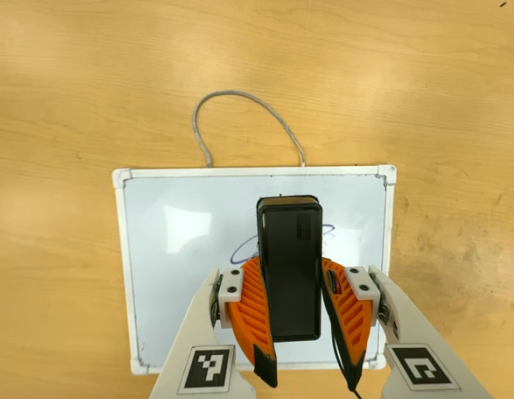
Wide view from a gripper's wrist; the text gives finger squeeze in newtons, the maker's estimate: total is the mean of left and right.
{"total": 7.2, "left": 6.5, "right": 7.9}